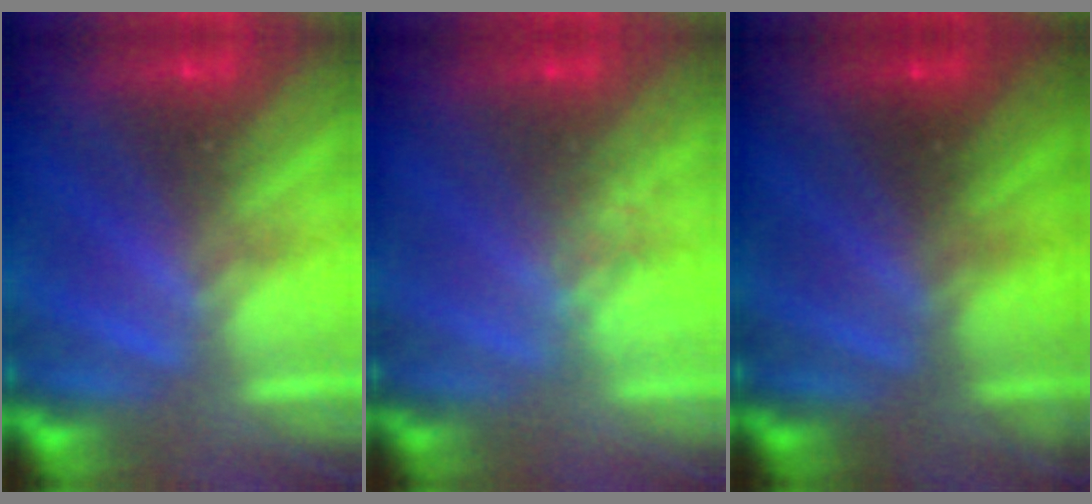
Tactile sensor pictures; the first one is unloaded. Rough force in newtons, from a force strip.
{"total": 2.3}
{"total": 2.6}